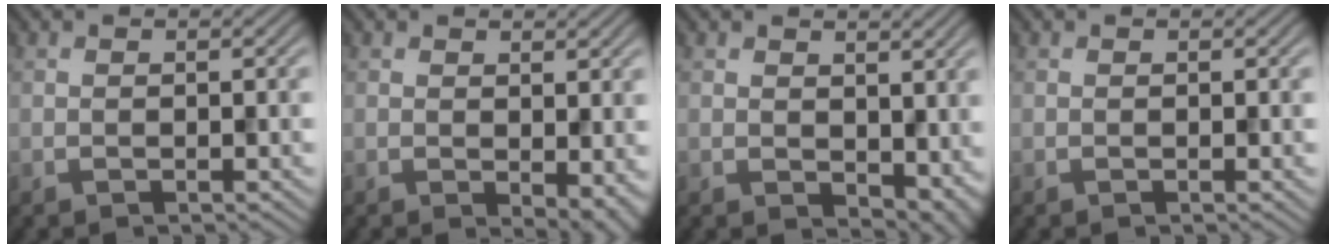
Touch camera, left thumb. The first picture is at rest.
{"total": 3.7, "force": [-0.5, 2.0, 3.1], "torque": [-0.040, -0.011, -0.003]}
{"total": 4.9, "force": [1.4, 3.3, 3.3], "torque": [-0.060, -0.019, 0.035]}
{"total": 0.0}